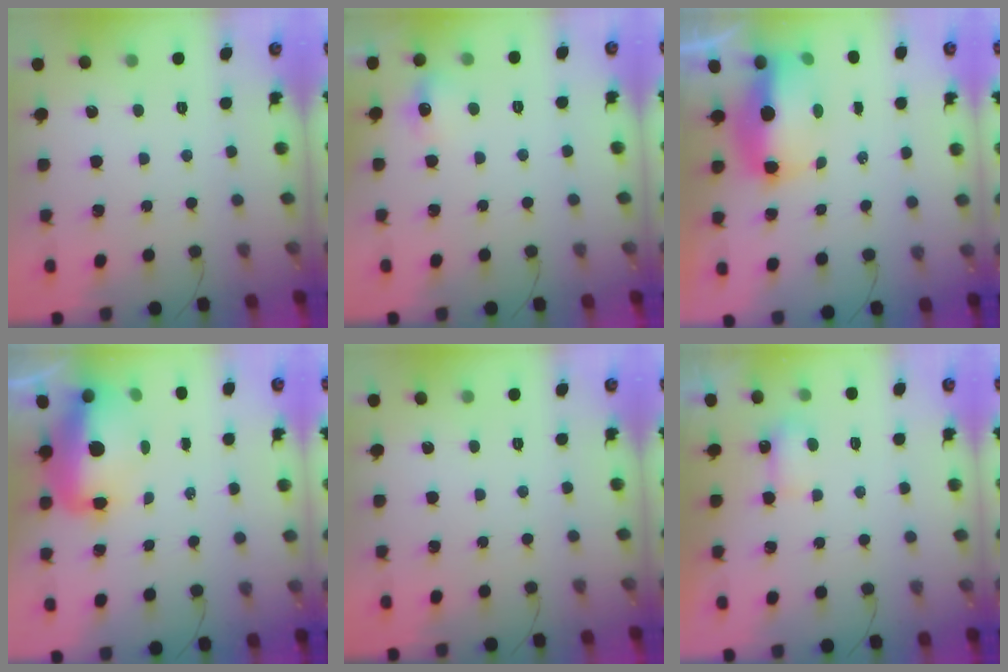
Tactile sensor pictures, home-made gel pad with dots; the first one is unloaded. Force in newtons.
{"total": 6.8, "press": 6.6, "slide": 1.3}
{"total": 10.1, "press": 9.9, "slide": 2.0}
{"total": 12.8, "press": 12.6, "slide": 2.7}
{"total": 0.0}
{"total": 3.6, "press": 3.4, "slide": 1.2}